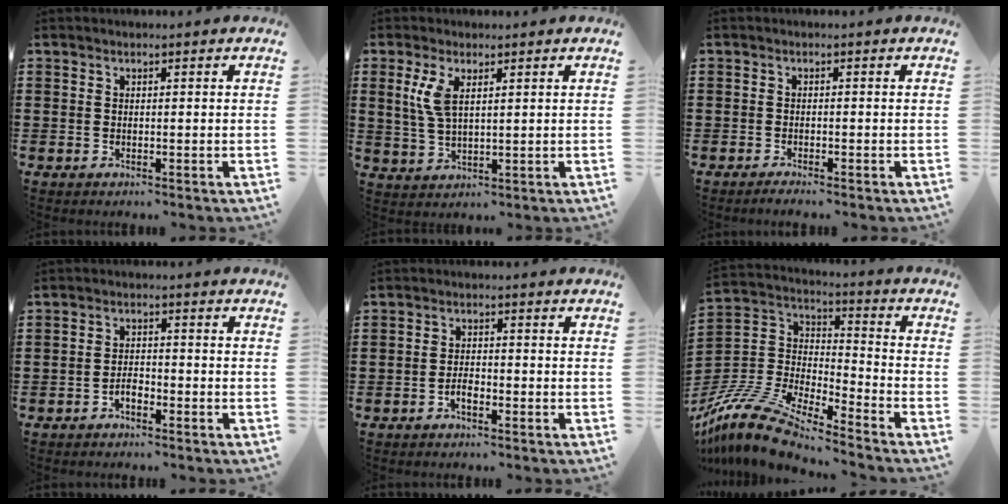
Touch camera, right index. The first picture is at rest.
{"total": 4.9, "force": [1.9, 2.0, 4.0], "torque": [-0.094, 0.003, 0.031]}
{"total": 1.0, "force": [-0.9, -0.1, 0.2], "torque": [-0.006, -0.002, -0.018]}
{"total": 2.3, "force": [-1.5, 1.0, 1.3], "torque": [-0.028, 0.003, -0.030]}
{"total": 2.1, "force": [-1.2, 0.9, 1.5], "torque": [-0.030, 0.002, -0.023]}
{"total": 11.4, "force": [-10.4, 1.8, 4.2], "torque": [-0.113, 0.006, -0.219]}